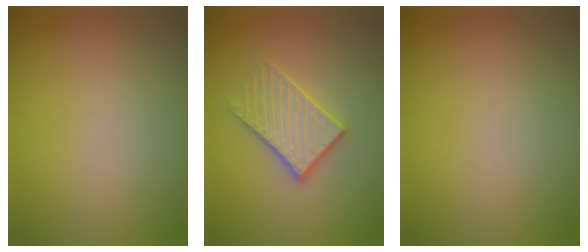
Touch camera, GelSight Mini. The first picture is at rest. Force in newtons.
{"total": 3.1, "press": 2.8, "slide": 1.4}
{"total": 0.0}